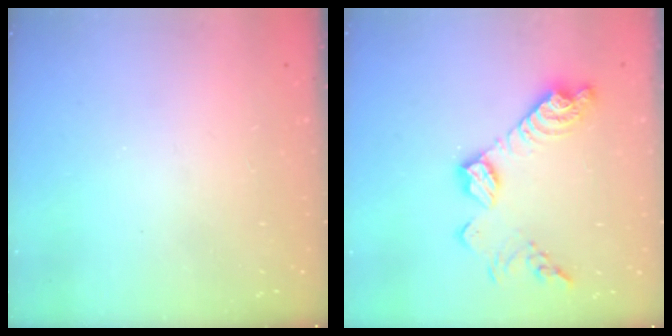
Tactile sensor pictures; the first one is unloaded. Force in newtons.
{"total": 13.8, "press": 13.8, "slide": 0.5}